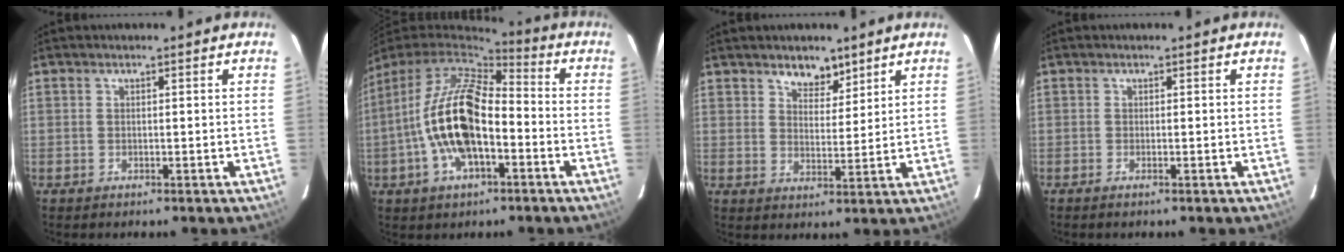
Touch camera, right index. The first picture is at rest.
{"total": 16.4, "force": [-3.9, 7.2, 14.2], "torque": [-0.282, -0.002, -0.074]}
{"total": 5.2, "force": [4.0, 2.6, 2.2], "torque": [-0.023, -0.006, 0.065]}
{"total": 0.5, "force": [-0.4, -0.1, 0.4], "torque": [-0.007, 0.000, -0.008]}